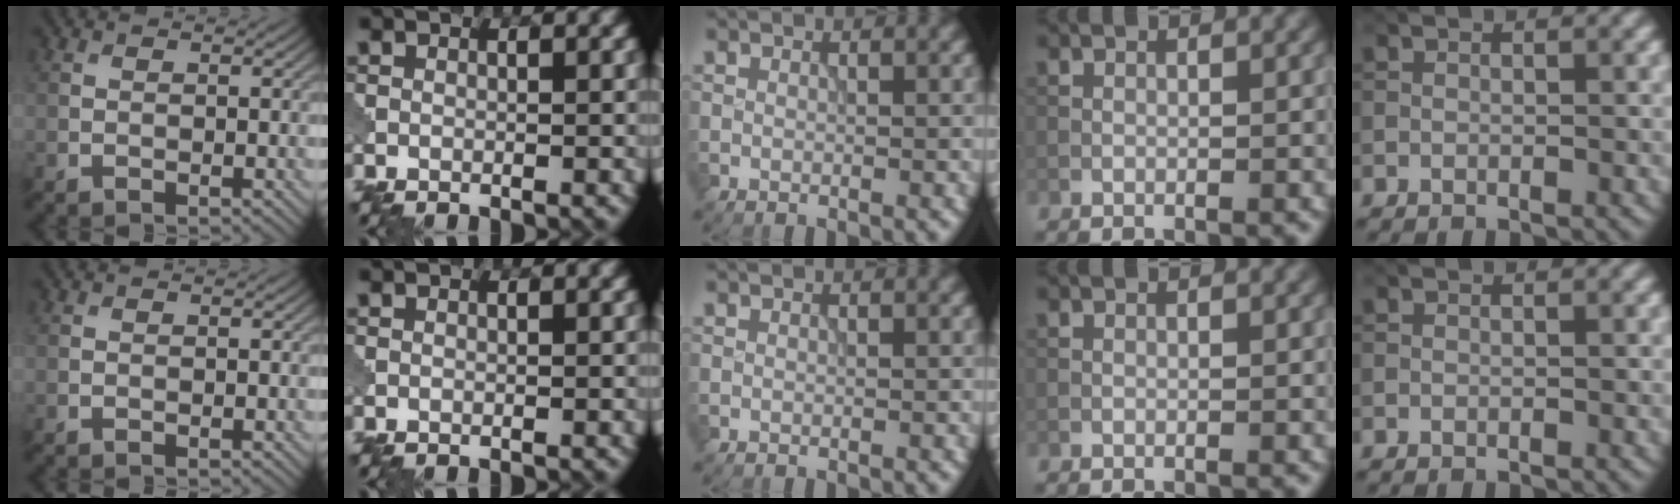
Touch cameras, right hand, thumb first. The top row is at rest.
{}